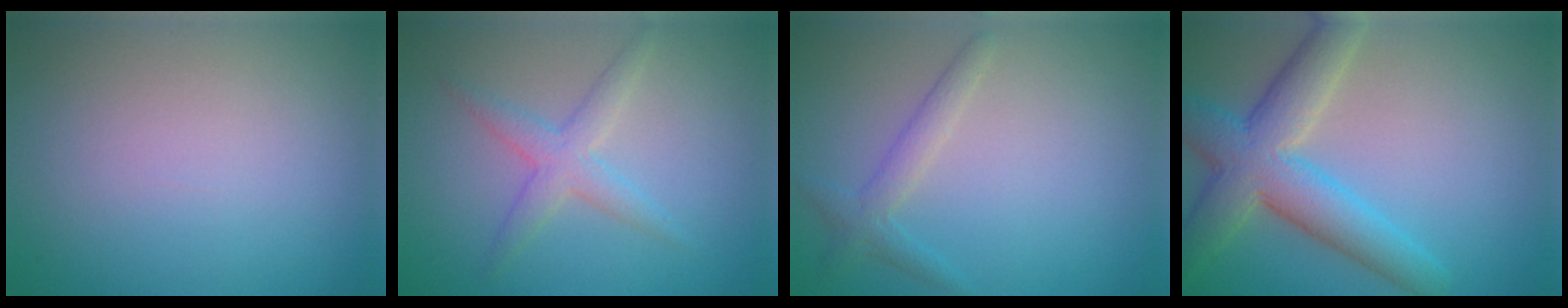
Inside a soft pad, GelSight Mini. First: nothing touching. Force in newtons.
{"total": 2.6, "press": 2.6, "slide": 0.1}
{"total": 1.9, "press": 1.9, "slide": 0.1}
{"total": 7.0, "press": 7.0, "slide": 0.4}